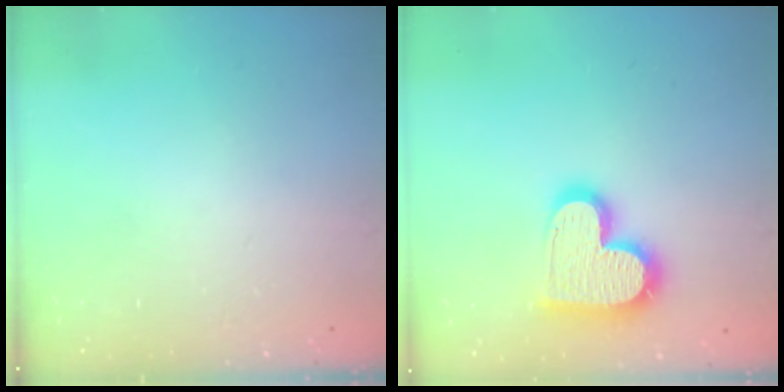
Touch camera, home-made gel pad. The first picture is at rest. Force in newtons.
{"total": 17.9, "press": 17.9, "slide": 1.1}